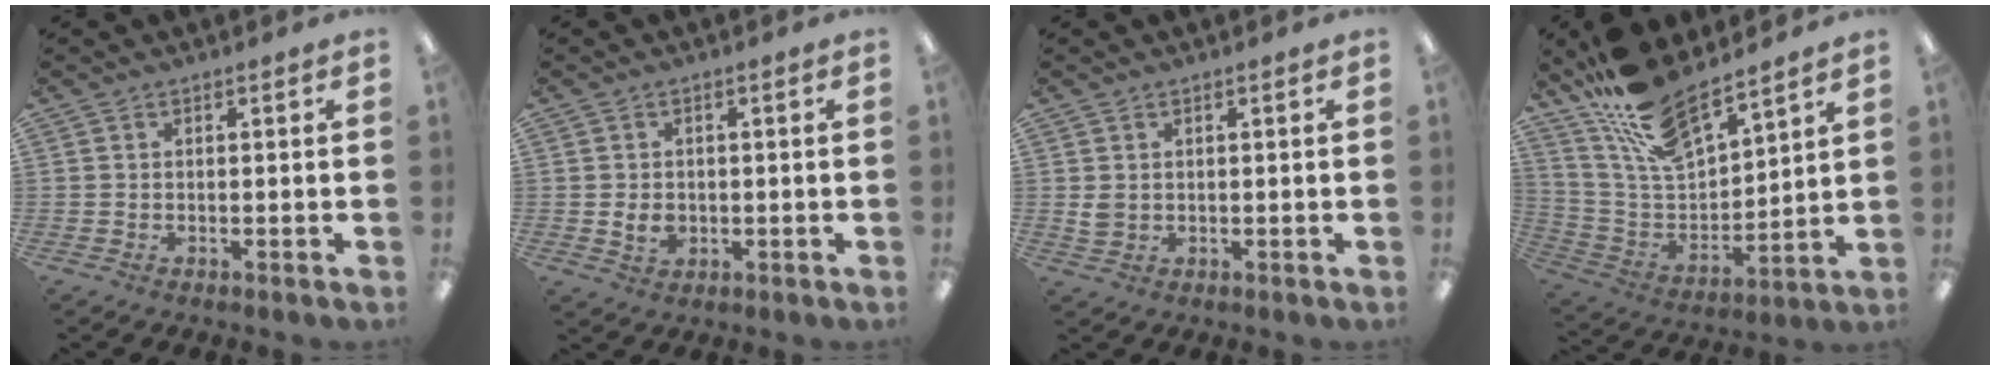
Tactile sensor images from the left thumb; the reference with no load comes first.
{"total": 3.4, "force": [-0.2, 2.7, 2.2], "torque": [-0.032, 0.002, -0.004]}
{"total": 2.2, "force": [0.7, 1.7, 1.3], "torque": [-0.018, 0.000, 0.012]}
{"total": 16.4, "force": [14.0, 4.9, 7.1], "torque": [-0.164, -0.085, 0.254]}